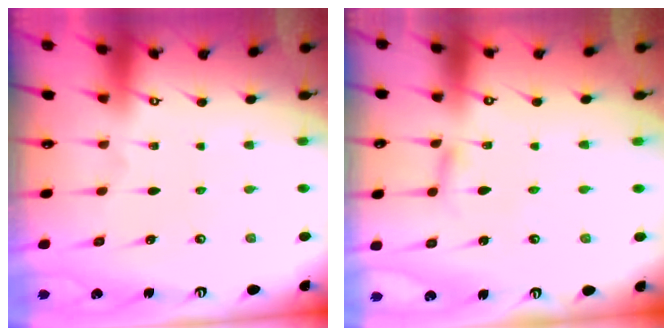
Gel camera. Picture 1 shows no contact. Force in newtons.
{"total": 2.8, "press": 2.7, "slide": 0.3}